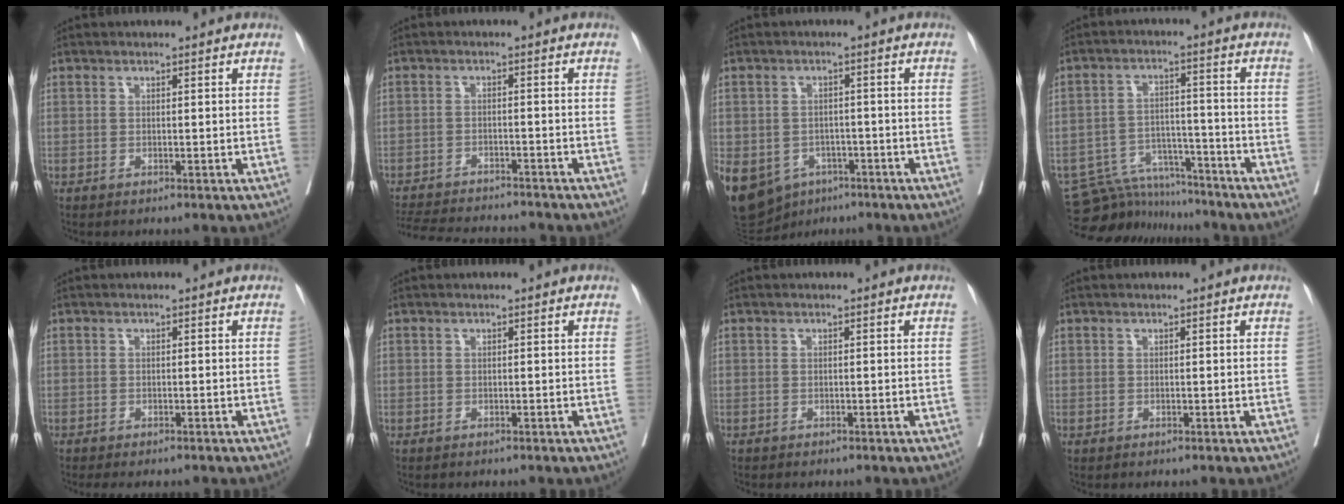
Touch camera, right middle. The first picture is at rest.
{"total": 13.3, "force": [-12.4, 2.1, 4.3], "torque": [-0.083, -0.008, -0.174]}
{"total": 19.9, "force": [-9.1, 15.7, 8.4], "torque": [-0.260, -0.006, -0.119]}
{"total": 10.7, "force": [-10.3, 2.9, 0.3], "torque": [-0.004, 0.019, -0.167]}
{"total": 3.4, "force": [-2.8, 1.3, 1.3], "torque": [-0.008, -0.006, -0.037]}
{"total": 0.0}
{"total": 0.0}
{"total": 0.0}